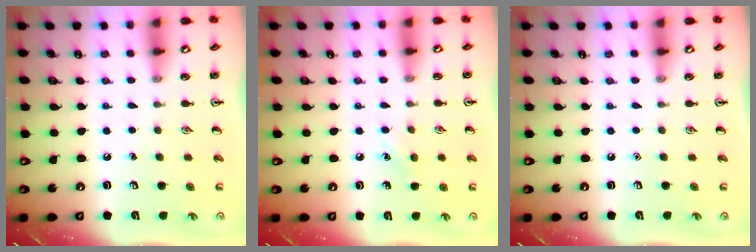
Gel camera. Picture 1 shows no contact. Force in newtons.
{"total": 5.1, "press": 4.8, "slide": 1.5}
{"total": 0.0}